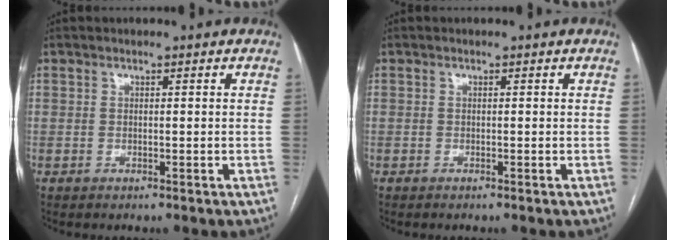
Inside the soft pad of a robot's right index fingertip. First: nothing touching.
{"total": 0.0}